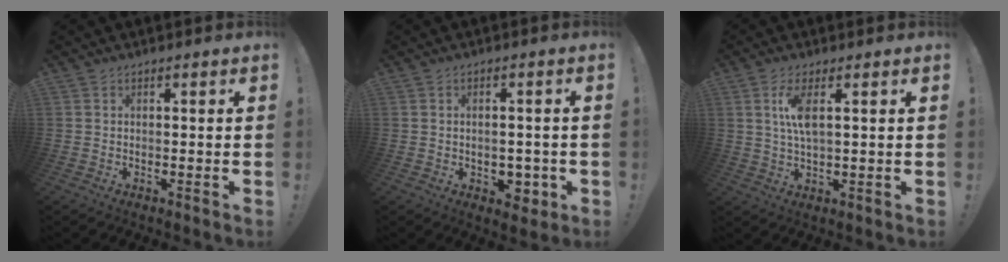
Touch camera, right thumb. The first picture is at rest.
{"total": 5.1, "force": [-1.1, 3.7, 3.3], "torque": [-0.019, 0.004, -0.017]}
{"total": 6.9, "force": [2.3, 2.0, 6.2], "torque": [-0.115, -0.010, 0.035]}